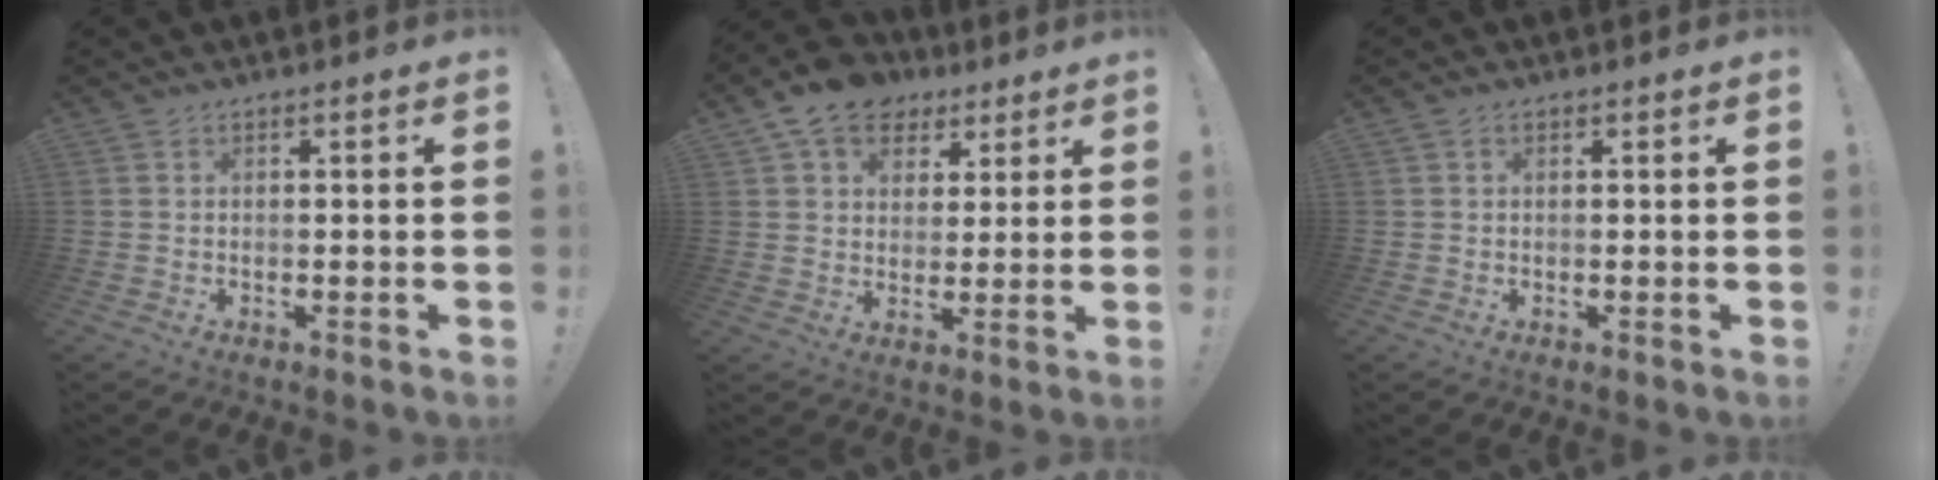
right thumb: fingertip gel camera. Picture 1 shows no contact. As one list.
[{"total": 13.0, "force": [7.6, 9.1, 5.4], "torque": [-0.085, -0.037, 0.145]}, {"total": 0.7, "force": [0.4, 0.6, 0.3], "torque": [0.002, 0.000, 0.005]}]